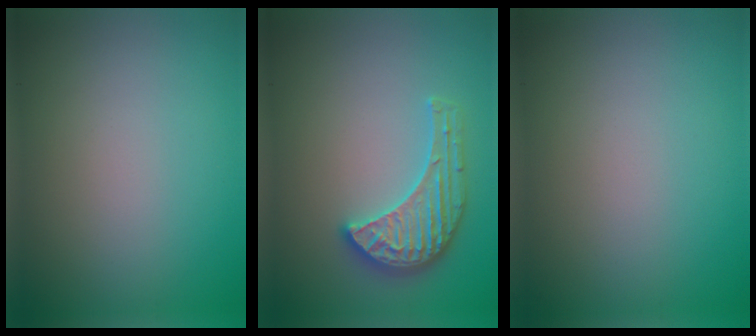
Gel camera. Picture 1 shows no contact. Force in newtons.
{"total": 3.7, "press": 3.7, "slide": 0.3}
{"total": 0.0}